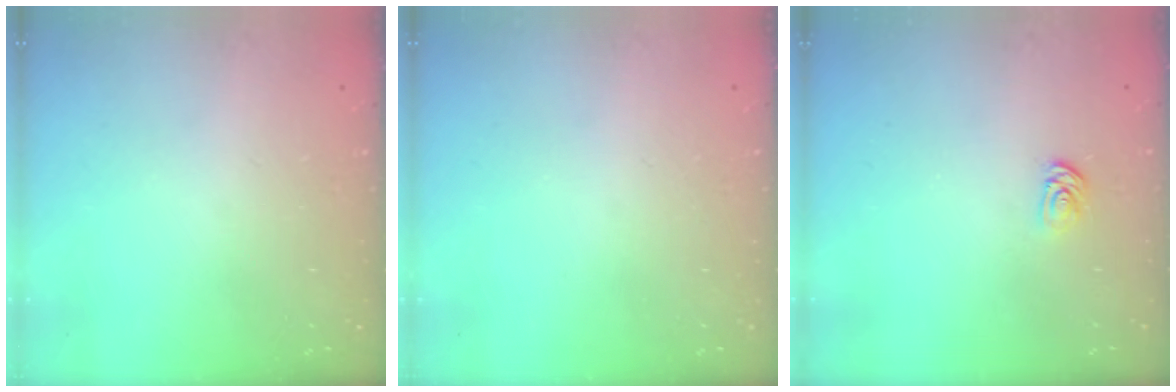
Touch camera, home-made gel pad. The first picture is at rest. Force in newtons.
{"total": 0.0}
{"total": 2.0, "press": 2.0, "slide": 0.3}